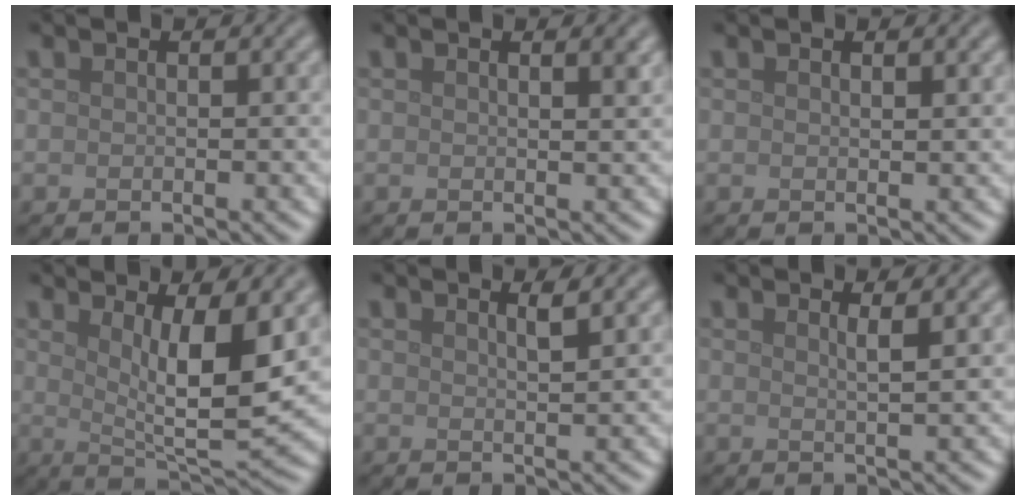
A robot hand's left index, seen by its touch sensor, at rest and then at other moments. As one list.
[{"total": 1.1, "force": [0.7, 0.3, 0.8], "torque": [-0.005, 0.003, 0.008]}, {"total": 0.8, "force": [0.6, 0.2, 0.5], "torque": [-0.006, 0.000, 0.011]}, {"total": 7.2, "force": [2.1, 1.8, 6.6], "torque": [-0.110, -0.020, 0.041]}, {"total": 1.3, "force": [0.9, 0.3, 0.9], "torque": [-0.005, 0.002, 0.011]}, {"total": 1.5, "force": [0.8, 0.4, 1.2], "torque": [-0.009, 0.002, 0.007]}]